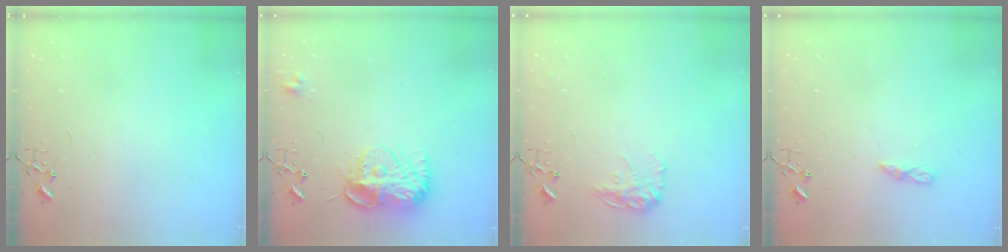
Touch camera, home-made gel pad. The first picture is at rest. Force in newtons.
{"total": 12.6, "press": 12.6, "slide": 1.1}
{"total": 10.9, "press": 10.9, "slide": 0.4}
{"total": 5.3, "press": 5.3, "slide": 0.7}